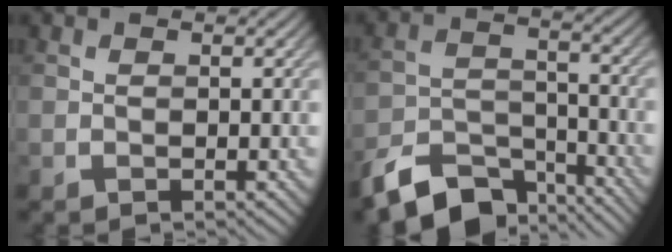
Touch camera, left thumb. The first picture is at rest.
{"total": 10.2, "force": [-8.1, 4.2, 4.4], "torque": [-0.082, -0.012, -0.148]}